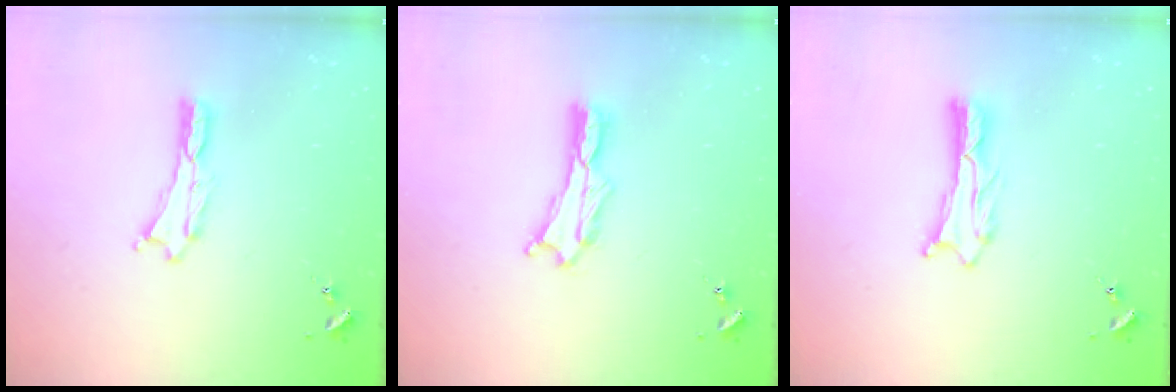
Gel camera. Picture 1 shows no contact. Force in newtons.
{"total": 1.1, "press": 1.1, "slide": 0.2}
{"total": 1.1, "press": 1.1, "slide": 0.2}